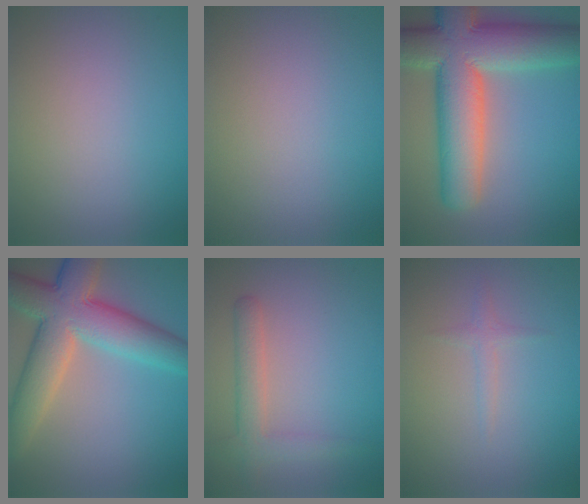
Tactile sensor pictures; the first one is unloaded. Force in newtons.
{"total": 0.0}
{"total": 13.2, "press": 13.2, "slide": 1.2}
{"total": 10.0, "press": 10.0, "slide": 0.5}
{"total": 2.9, "press": 2.9, "slide": 0.2}
{"total": 1.0, "press": 1.0, "slide": 0.1}